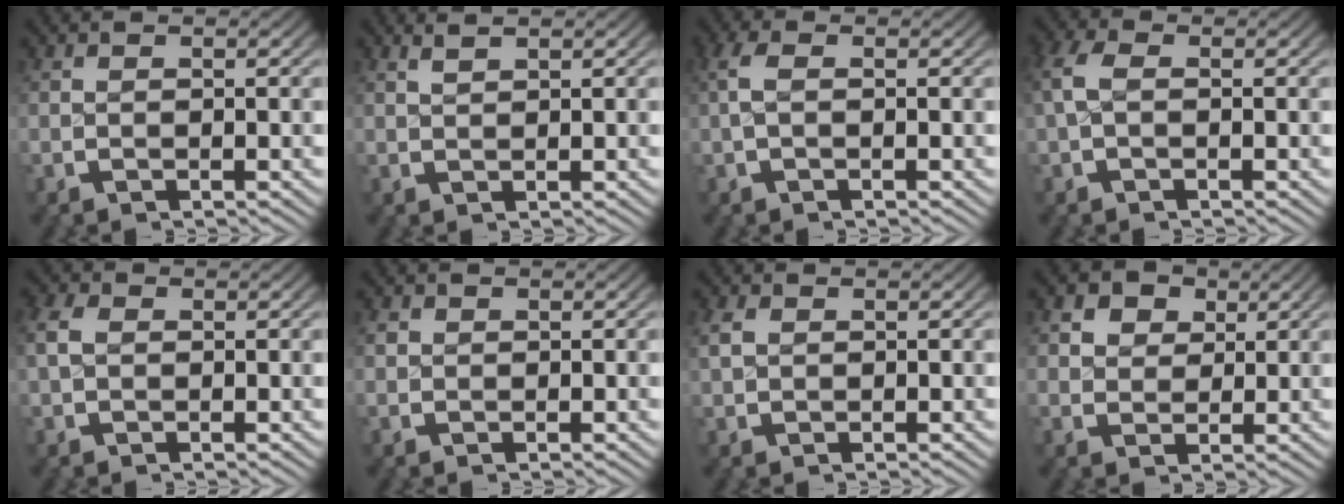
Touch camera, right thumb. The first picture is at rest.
{"total": 1.4, "force": [1.3, 0.1, 0.5], "torque": [0.000, 0.008, 0.025]}
{"total": 1.6, "force": [0.2, 0.9, 1.3], "torque": [-0.034, 0.005, 0.001]}
{"total": 2.4, "force": [0.1, 1.7, 1.7], "torque": [-0.050, 0.001, 0.003]}
{"total": 2.0, "force": [0.3, 1.7, 1.0], "torque": [-0.030, -0.003, 0.007]}
{"total": 0.8, "force": [0.2, 0.8, -0.1], "torque": [0.003, 0.000, 0.004]}
{"total": 1.6, "force": [0.5, 1.3, 0.7], "torque": [-0.016, 0.003, 0.013]}
{"total": 3.6, "force": [1.5, 2.9, 1.4], "torque": [-0.021, -0.009, 0.026]}